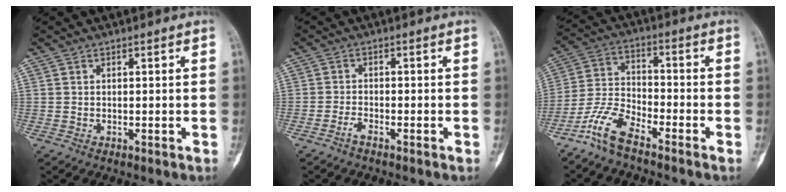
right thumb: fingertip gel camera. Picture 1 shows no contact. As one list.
[{"total": 1.7, "force": [-1.4, 0.3, 0.9], "torque": [-0.026, 0.007, -0.029]}, {"total": 8.4, "force": [-6.4, 2.5, 4.8], "torque": [-0.110, 0.040, -0.137]}]